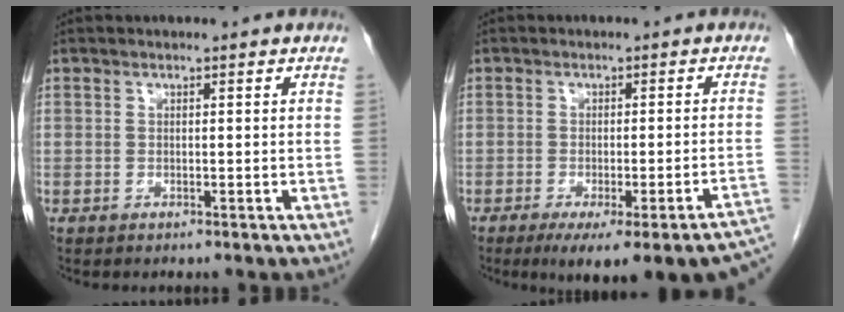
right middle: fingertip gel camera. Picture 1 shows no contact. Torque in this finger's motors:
{"motor_torque": [0.45, -0.41, 0.18, 0.08]}